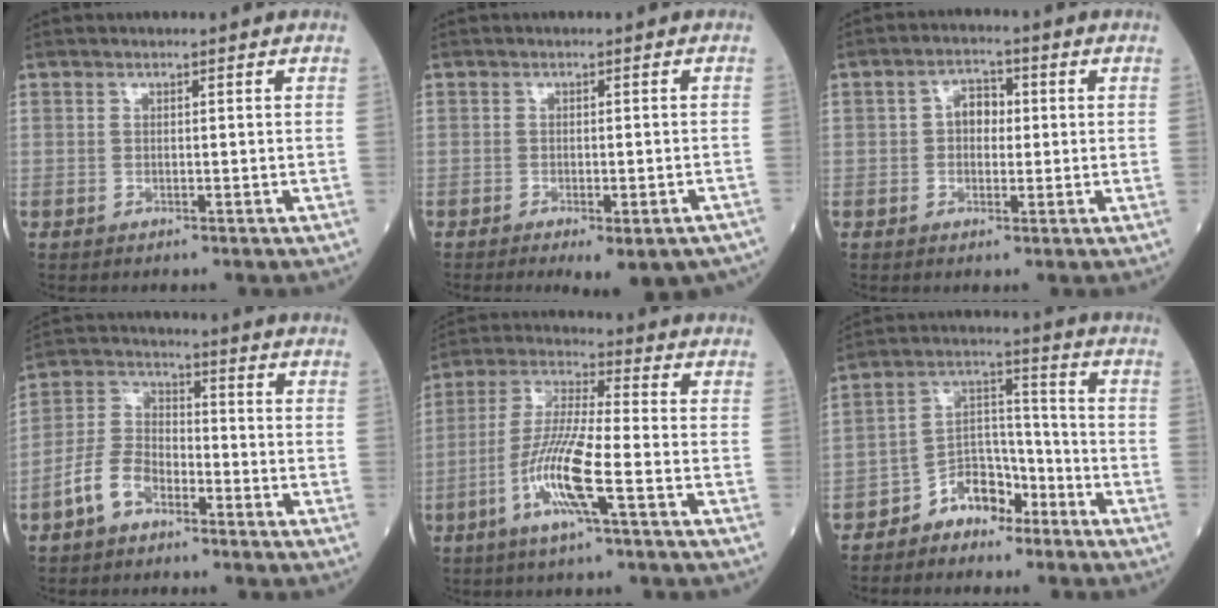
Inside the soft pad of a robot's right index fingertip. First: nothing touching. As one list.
[{"total": 7.7, "force": [-5.9, 1.8, 4.7], "torque": [-0.047, -0.007, -0.074]}, {"total": 3.9, "force": [0.3, 2.6, 2.9], "torque": [-0.049, 0.016, 0.004]}, {"total": 7.2, "force": [-4.0, 4.0, 4.3], "torque": [-0.101, 0.016, -0.085]}, {"total": 11.2, "force": [-4.1, 0.5, 10.4], "torque": [-0.215, -0.005, -0.086]}, {"total": 7.4, "force": [-5.4, 4.2, 3.0], "torque": [-0.052, 0.028, -0.098]}]